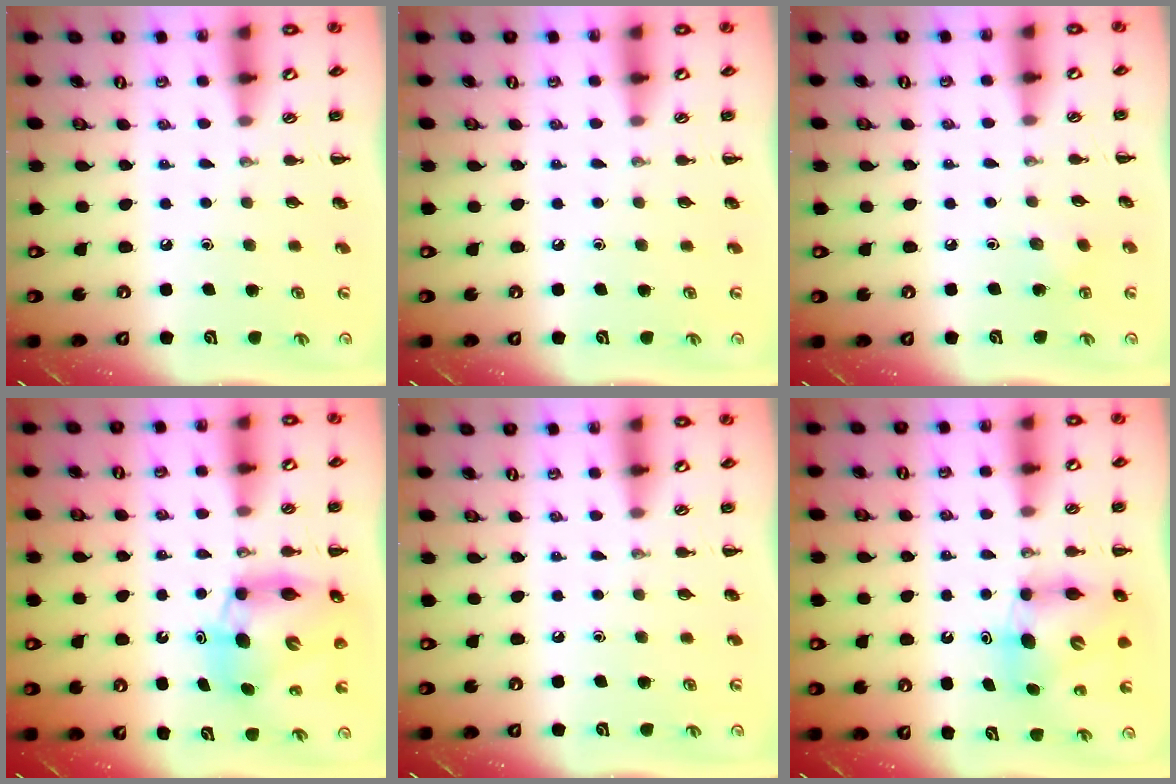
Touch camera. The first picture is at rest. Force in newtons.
{"total": 0.0}
{"total": 3.0, "press": 2.9, "slide": 0.9}
{"total": 11.0, "press": 10.5, "slide": 3.2}
{"total": 0.0}
{"total": 6.4, "press": 6.2, "slide": 1.4}